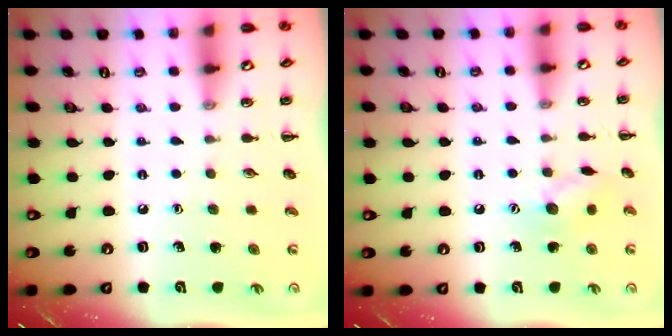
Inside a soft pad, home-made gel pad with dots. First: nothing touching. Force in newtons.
{"total": 7.9, "press": 7.8, "slide": 1.0}